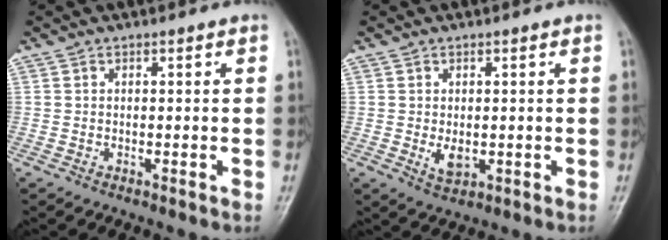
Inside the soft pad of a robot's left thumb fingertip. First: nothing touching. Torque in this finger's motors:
{"motor_torque": [0.59, 0.68, 0.83, 0.15, 0.02]}